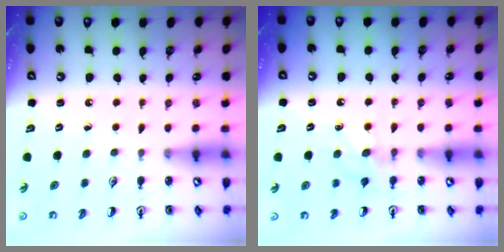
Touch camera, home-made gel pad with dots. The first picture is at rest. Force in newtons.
{"total": 6.5, "press": 6.4, "slide": 0.6}